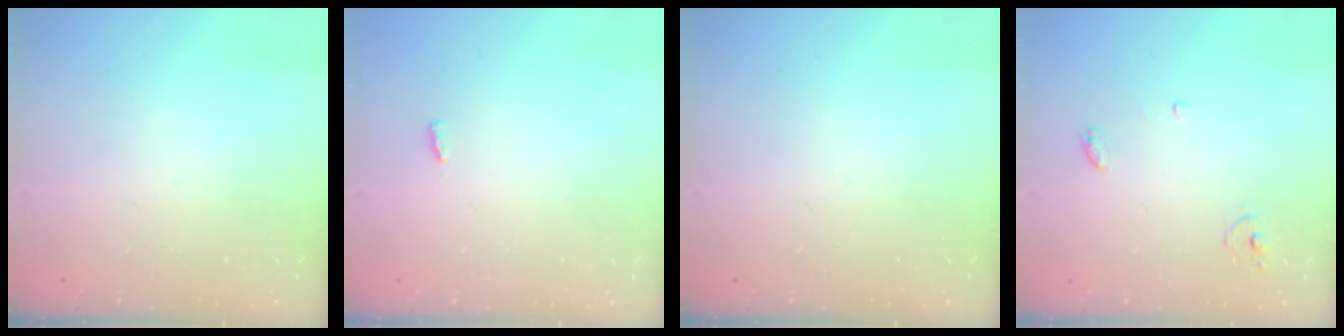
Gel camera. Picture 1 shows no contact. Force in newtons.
{"total": 2.9, "press": 2.6, "slide": 1.3}
{"total": 0.0}
{"total": 4.2, "press": 4.2, "slide": 0.2}